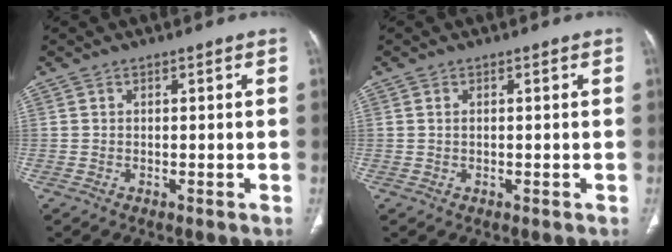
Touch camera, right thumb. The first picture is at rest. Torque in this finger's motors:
{"motor_torque": [0.17, -0.04, -0.35, 0.38, 0.07]}